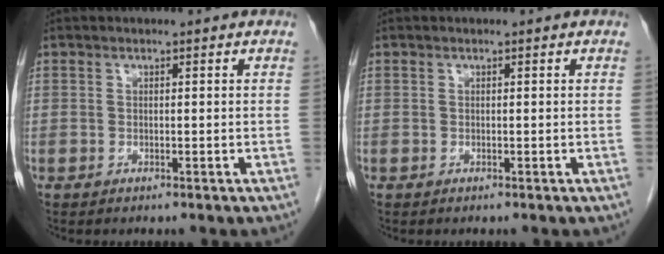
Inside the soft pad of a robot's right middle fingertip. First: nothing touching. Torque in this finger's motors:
{"motor_torque": [-0.04, 0.00, 0.00, 0.00]}